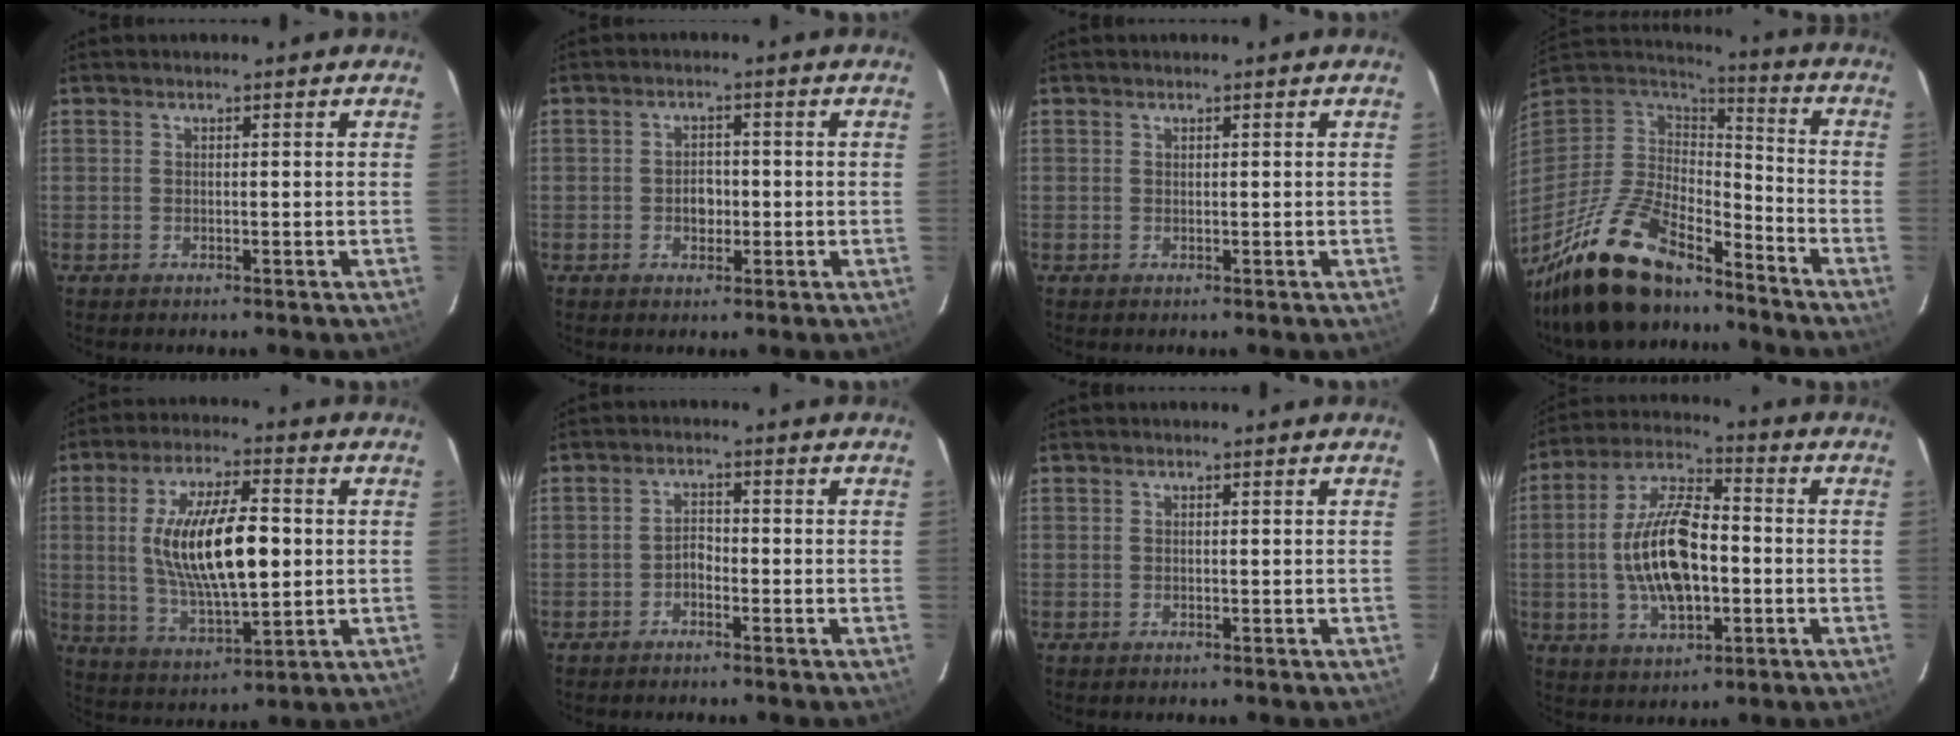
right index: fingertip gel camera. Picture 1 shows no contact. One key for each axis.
{"total": 3.0, "fx": -0.6, "fy": 2.3, "fz": 1.8, "tx": -0.031, "ty": 0.006, "tz": -0.007}
{"total": 0.0}
{"total": 22.0, "fx": -16.6, "fy": 7.8, "fz": 12.1, "tx": -0.253, "ty": -0.028, "tz": -0.292}
{"total": 16.7, "fx": 1.0, "fy": 5.9, "fz": 15.6, "tx": -0.287, "ty": -0.001, "tz": 0.027}
{"total": 2.0, "fx": -1.5, "fy": 1.0, "fz": 0.8, "tx": -0.017, "ty": 0.007, "tz": -0.025}
{"total": 0.0}
{"total": 15.5, "fx": -2.1, "fy": 7.2, "fz": 13.6, "tx": -0.272, "ty": 0.010, "tz": -0.034}